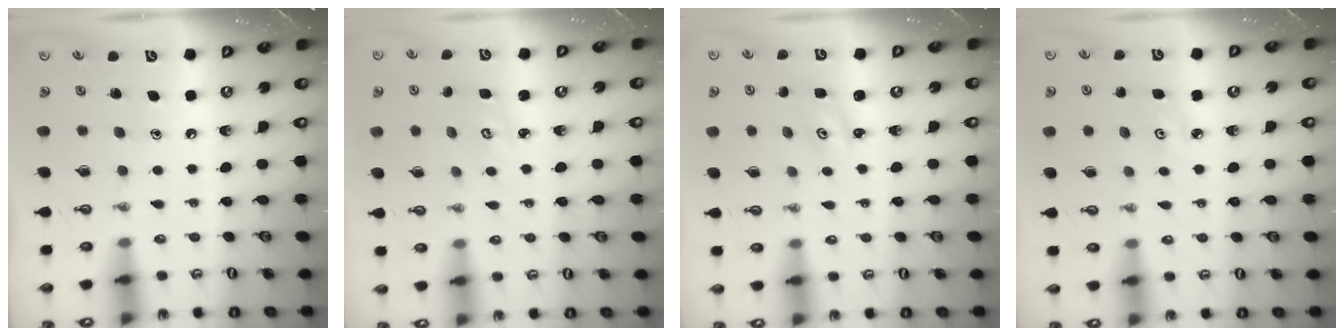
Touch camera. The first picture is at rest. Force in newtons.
{"total": 2.6, "press": 2.6, "slide": 0.3}
{"total": 1.5, "press": 1.5, "slide": 0.2}
{"total": 3.5, "press": 3.4, "slide": 0.4}